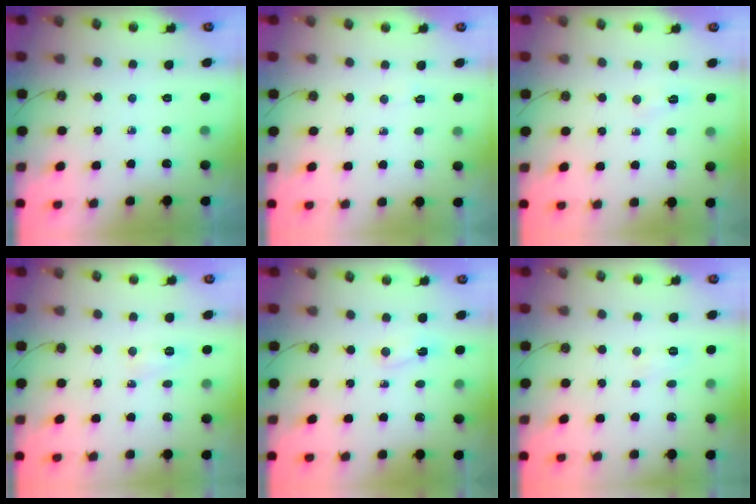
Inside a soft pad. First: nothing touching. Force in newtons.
{"total": 18.8, "press": 4.8, "slide": 18.1}
{"total": 2.5, "press": 2.4, "slide": 0.4}
{"total": 4.7, "press": 4.4, "slide": 1.5}
{"total": 2.8, "press": 2.7, "slide": 0.5}
{"total": 3.5, "press": 3.4, "slide": 1.0}